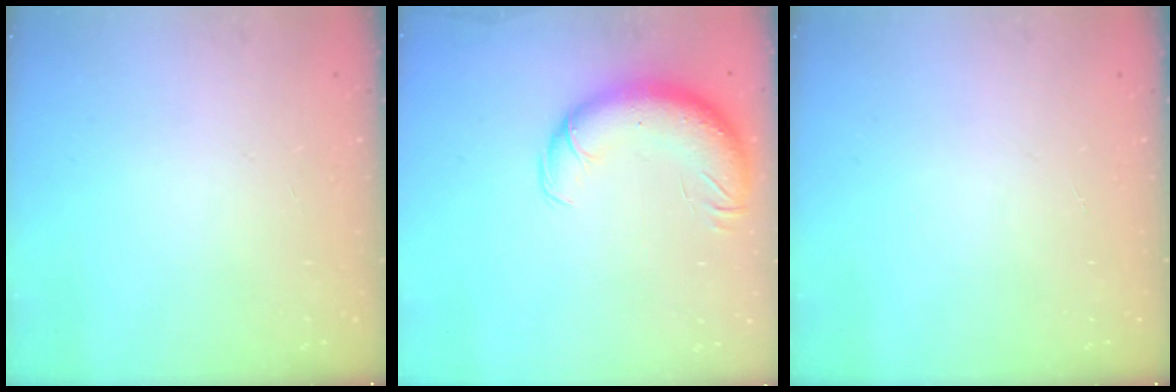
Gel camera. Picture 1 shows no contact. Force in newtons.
{"total": 13.7, "press": 13.2, "slide": 3.5}
{"total": 0.0}